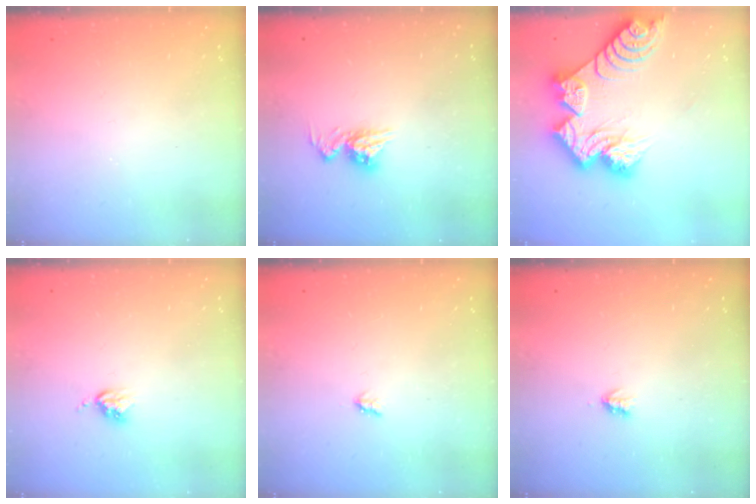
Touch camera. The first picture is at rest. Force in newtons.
{"total": 9.4, "press": 9.4, "slide": 0.9}
{"total": 19.0, "press": 18.9, "slide": 1.9}
{"total": 3.8, "press": 3.8, "slide": 0.5}
{"total": 1.9, "press": 1.9, "slide": 0.3}
{"total": 1.9, "press": 1.8, "slide": 0.4}